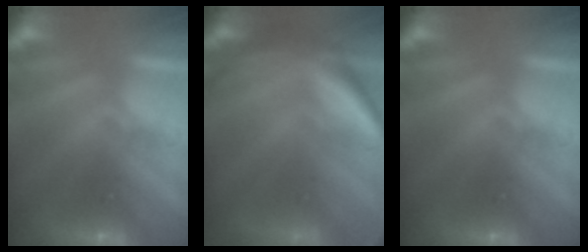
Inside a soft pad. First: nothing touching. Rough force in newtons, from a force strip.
{"total": 11.5}
{"total": 0.0}